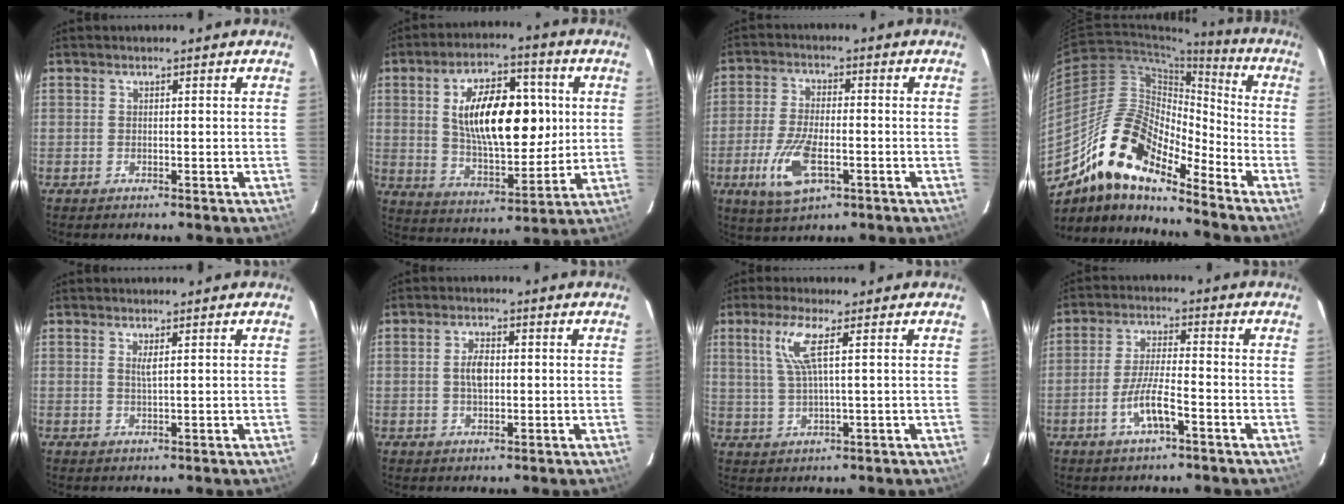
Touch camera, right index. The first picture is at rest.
{"total": 17.8, "force": [3.0, 8.7, 15.3], "torque": [-0.252, 0.014, 0.059]}
{"total": 10.4, "force": [-3.9, 4.5, 8.6], "torque": [-0.186, -0.014, -0.071]}
{"total": 17.2, "force": [-12.6, 5.3, 10.4], "torque": [-0.178, -0.004, -0.251]}
{"total": 1.2, "force": [0.5, -0.2, 1.1], "torque": [-0.021, -0.003, 0.009]}
{"total": 3.6, "force": [0.1, 1.9, 3.0], "torque": [-0.056, 0.006, 0.003]}
{"total": 5.8, "force": [2.2, 0.0, 5.4], "torque": [-0.108, 0.002, 0.049]}
{"total": 6.6, "force": [-3.4, 1.1, 5.6], "torque": [-0.114, -0.002, -0.063]}